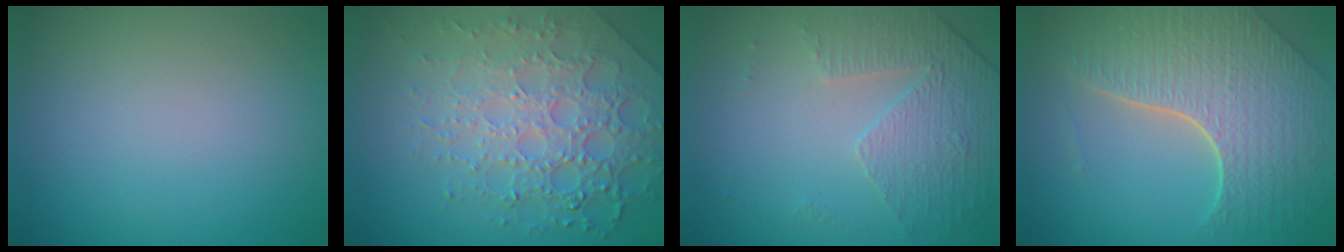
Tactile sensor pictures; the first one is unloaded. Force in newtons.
{"total": 7.9, "press": 5.5, "slide": 5.7}
{"total": 4.8, "press": 3.2, "slide": 3.5}
{"total": 7.6, "press": 5.5, "slide": 5.2}